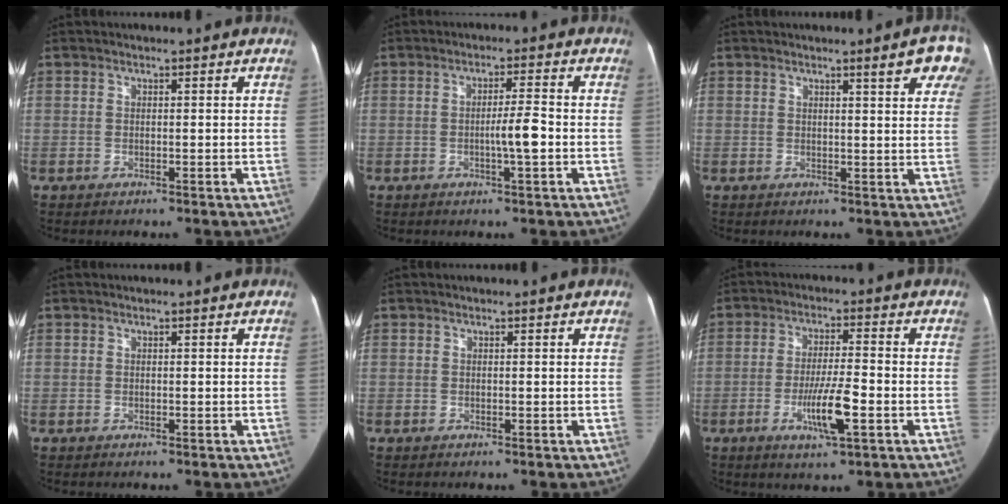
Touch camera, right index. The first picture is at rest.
{"total": 4.3, "force": [-1.0, -0.1, 4.2], "torque": [-0.068, -0.001, -0.018]}
{"total": 6.2, "force": [3.9, 0.8, 4.8], "torque": [-0.044, -0.002, 0.032]}
{"total": 0.0}
{"total": 0.0}
{"total": 8.1, "force": [-2.9, 0.7, 7.5], "torque": [-0.135, -0.009, -0.049]}